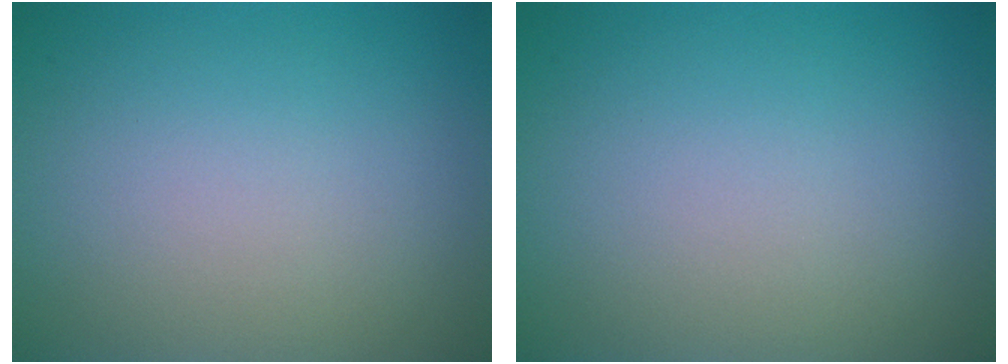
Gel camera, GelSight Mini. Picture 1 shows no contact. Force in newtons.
{"total": 0.0}